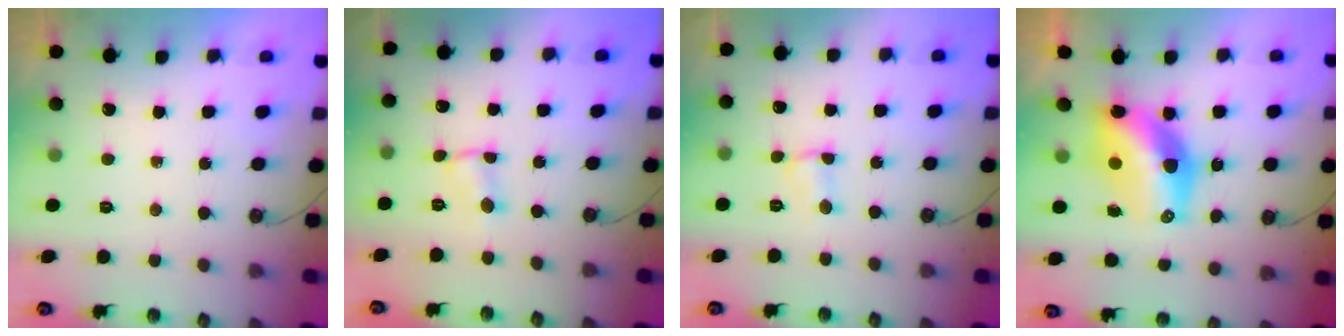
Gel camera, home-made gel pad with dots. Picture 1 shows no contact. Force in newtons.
{"total": 1.5, "press": 1.5, "slide": 0.2}
{"total": 2.8, "press": 2.8, "slide": 0.5}
{"total": 12.5, "press": 12.4, "slide": 1.0}